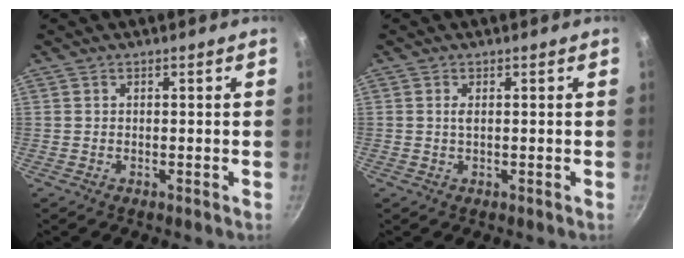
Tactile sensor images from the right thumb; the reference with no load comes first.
{"total": 0.9, "force": [0.2, 0.3, 0.8], "torque": [-0.017, 0.000, 0.002]}